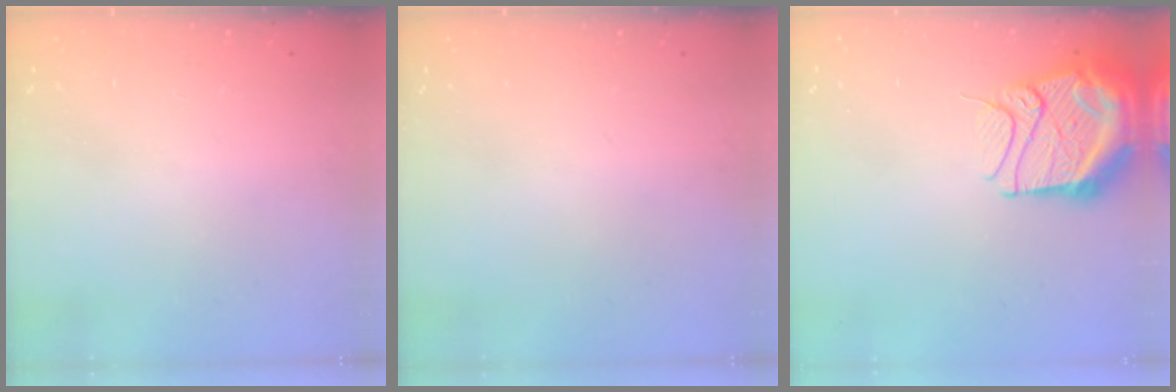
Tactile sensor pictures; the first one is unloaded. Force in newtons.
{"total": 0.0}
{"total": 17.9, "press": 16.5, "slide": 6.9}